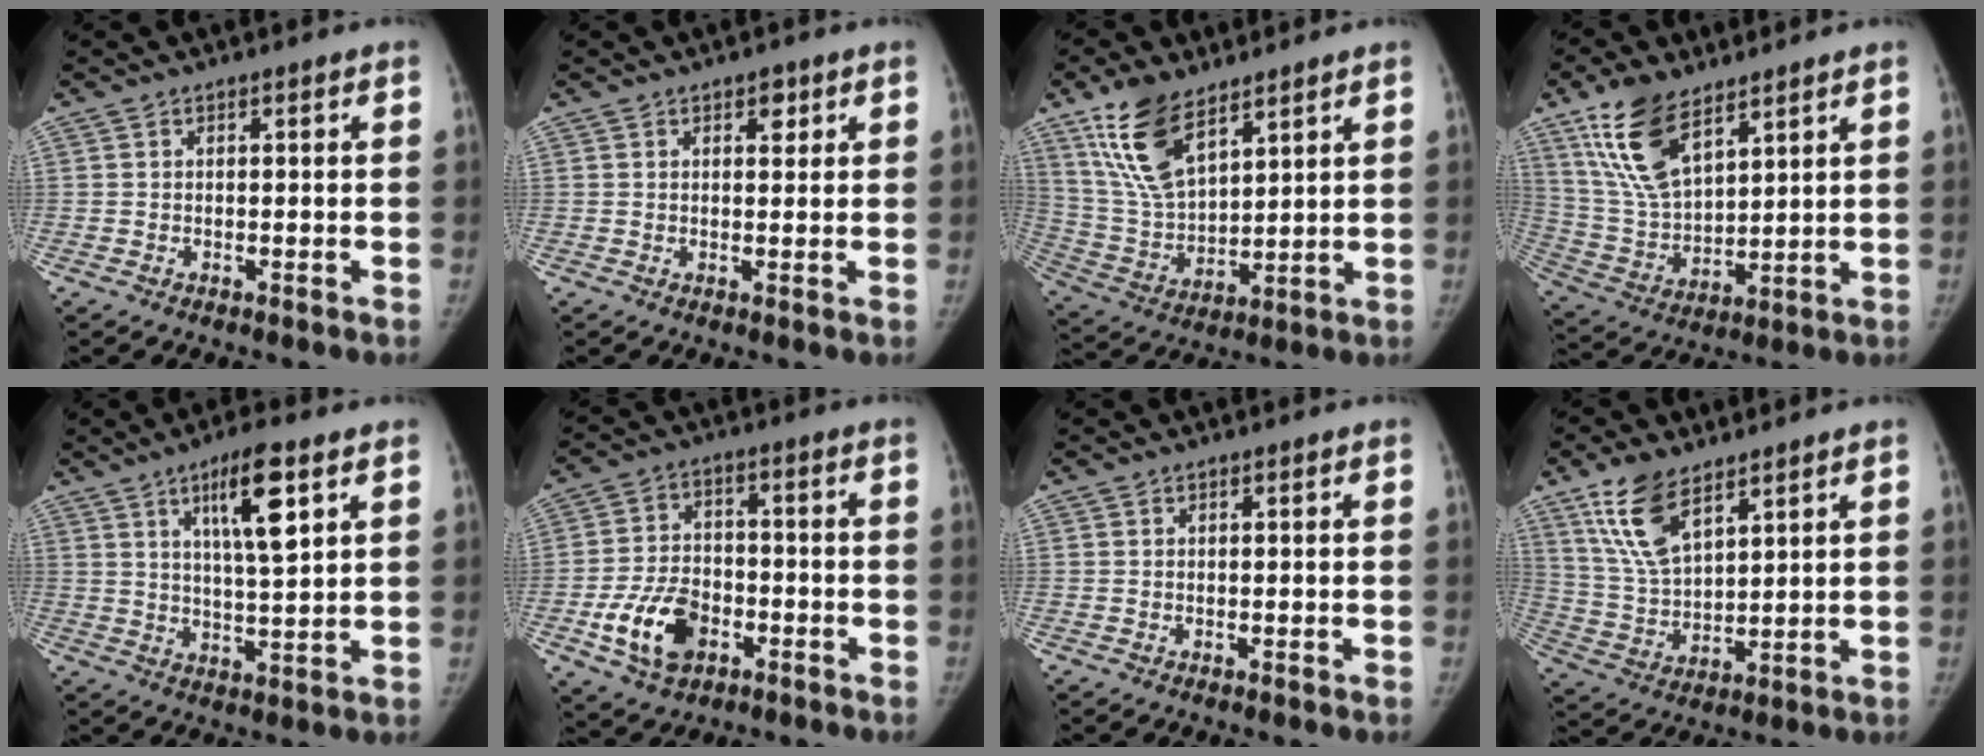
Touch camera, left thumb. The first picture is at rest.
{"total": 2.3, "force": [1.2, 1.4, 1.3], "torque": [-0.002, -0.003, 0.014]}
{"total": 14.6, "force": [9.1, 6.6, 9.4], "torque": [-0.161, -0.041, 0.187]}
{"total": 15.1, "force": [9.1, 6.9, 9.9], "torque": [-0.172, -0.039, 0.186]}
{"total": 10.3, "force": [4.8, 2.1, 8.9], "torque": [-0.143, -0.023, 0.082]}
{"total": 12.0, "force": [-4.6, 8.1, 7.5], "torque": [-0.121, 0.020, -0.080]}
{"total": 0.0}
{"total": 11.8, "force": [7.4, 5.1, 7.7], "torque": [-0.136, -0.031, 0.154]}